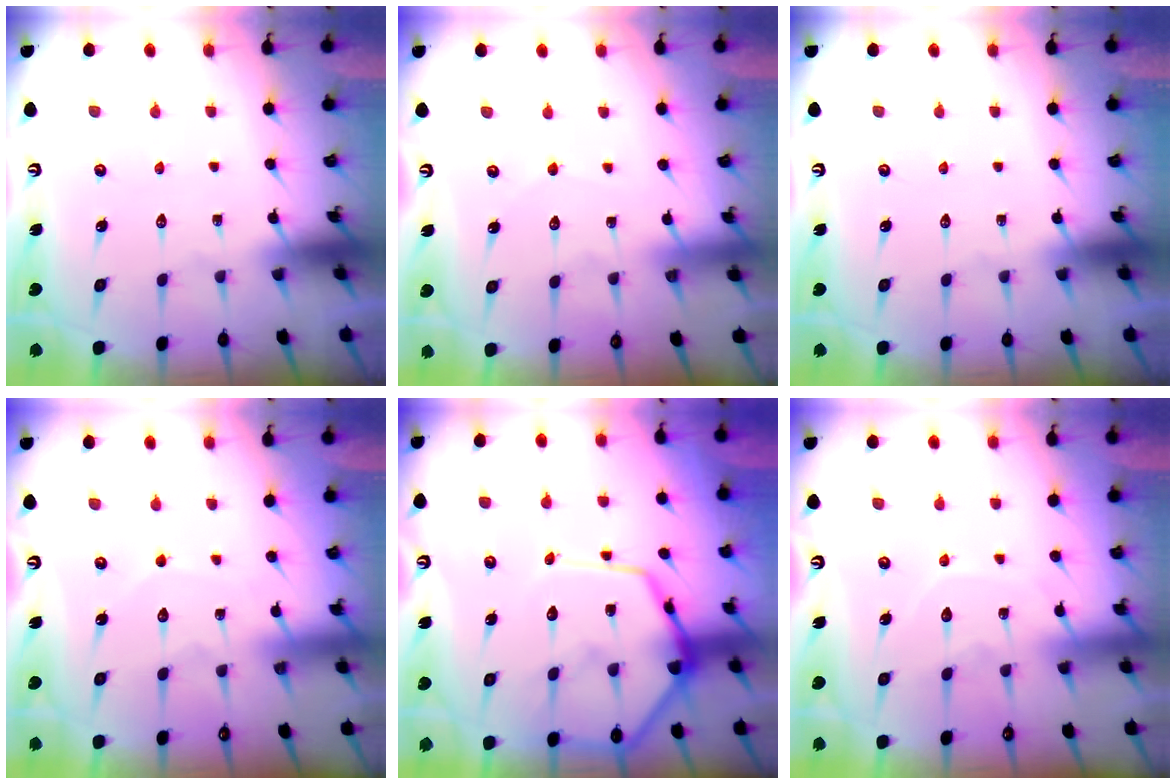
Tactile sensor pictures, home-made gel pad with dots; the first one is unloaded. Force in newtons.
{"total": 3.7, "press": 3.7, "slide": 0.3}
{"total": 0.0}
{"total": 3.0, "press": 3.0, "slide": 0.3}
{"total": 15.0, "press": 14.9, "slide": 1.4}
{"total": 6.3, "press": 6.3, "slide": 0.6}